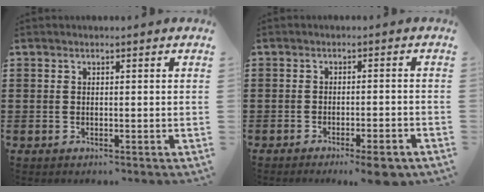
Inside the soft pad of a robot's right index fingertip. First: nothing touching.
{"total": 3.3, "force": [-2.7, 0.0, 1.9], "torque": [-0.032, -0.003, -0.050]}